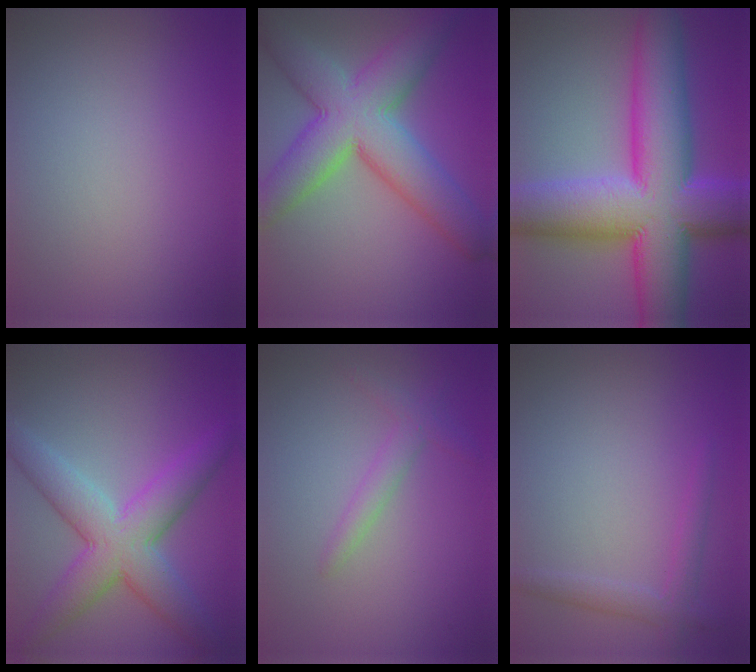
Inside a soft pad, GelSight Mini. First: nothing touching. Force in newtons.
{"total": 10.2, "press": 10.2, "slide": 0.7}
{"total": 15.6, "press": 15.6, "slide": 0.3}
{"total": 7.4, "press": 7.3, "slide": 0.5}
{"total": 1.7, "press": 1.7, "slide": 0.1}
{"total": 1.2, "press": 1.2, "slide": 0.1}